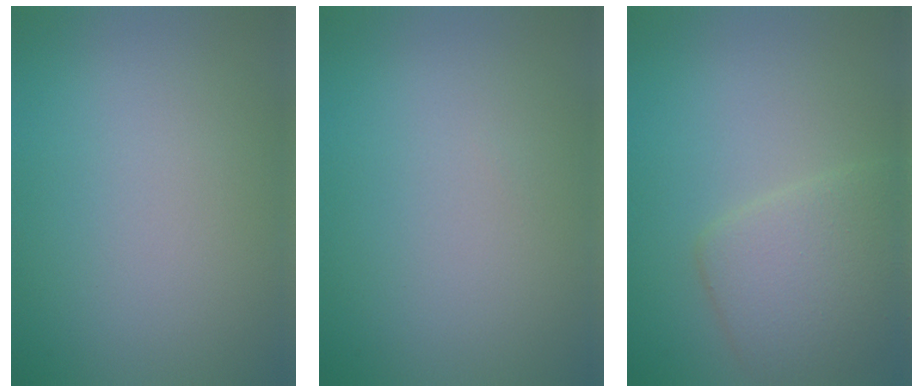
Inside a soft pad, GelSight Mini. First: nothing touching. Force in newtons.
{"total": 0.0}
{"total": 4.4, "press": 4.4, "slide": 0.1}